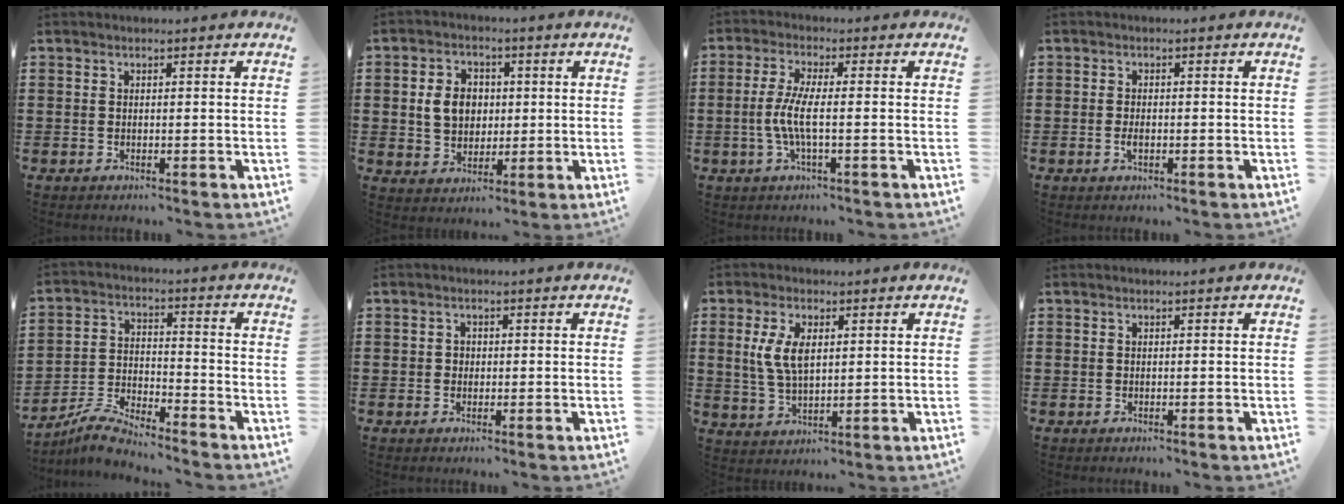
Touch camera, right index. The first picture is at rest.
{"total": 6.3, "force": [0.6, 5.1, 3.7], "torque": [-0.086, 0.011, 0.004]}
{"total": 5.5, "force": [-1.1, 1.0, 5.3], "torque": [-0.121, -0.009, -0.030]}
{"total": 1.7, "force": [-0.4, 0.7, 1.5], "torque": [-0.036, -0.005, -0.009]}
{"total": 5.3, "force": [-5.1, 0.4, 1.3], "torque": [-0.046, 0.001, -0.106]}
{"total": 0.8, "force": [0.0, 0.8, 0.2], "torque": [-0.008, 0.003, -0.001]}
{"total": 6.0, "force": [1.4, 2.9, 5.1], "torque": [-0.114, 0.007, 0.022]}
{"total": 0.0}